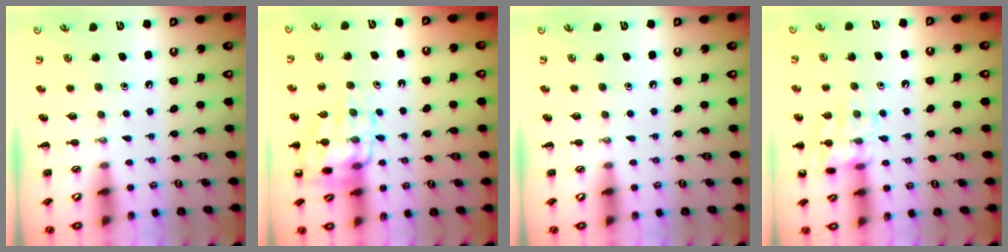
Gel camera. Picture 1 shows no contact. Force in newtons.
{"total": 13.5, "press": 13.3, "slide": 2.0}
{"total": 0.0}
{"total": 13.3, "press": 13.3, "slide": 0.8}